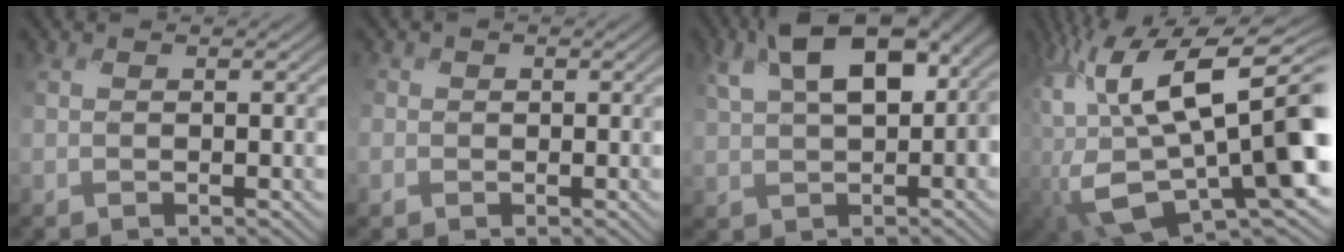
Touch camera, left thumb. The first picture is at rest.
{"total": 1.5, "force": [-0.4, 1.3, -0.6], "torque": [0.010, -0.005, -0.014]}
{"total": 11.4, "force": [2.8, 6.7, 8.8], "torque": [-0.168, -0.002, 0.058]}
{"total": 17.7, "force": [2.0, 8.0, 15.6], "torque": [-0.284, -0.023, 0.045]}